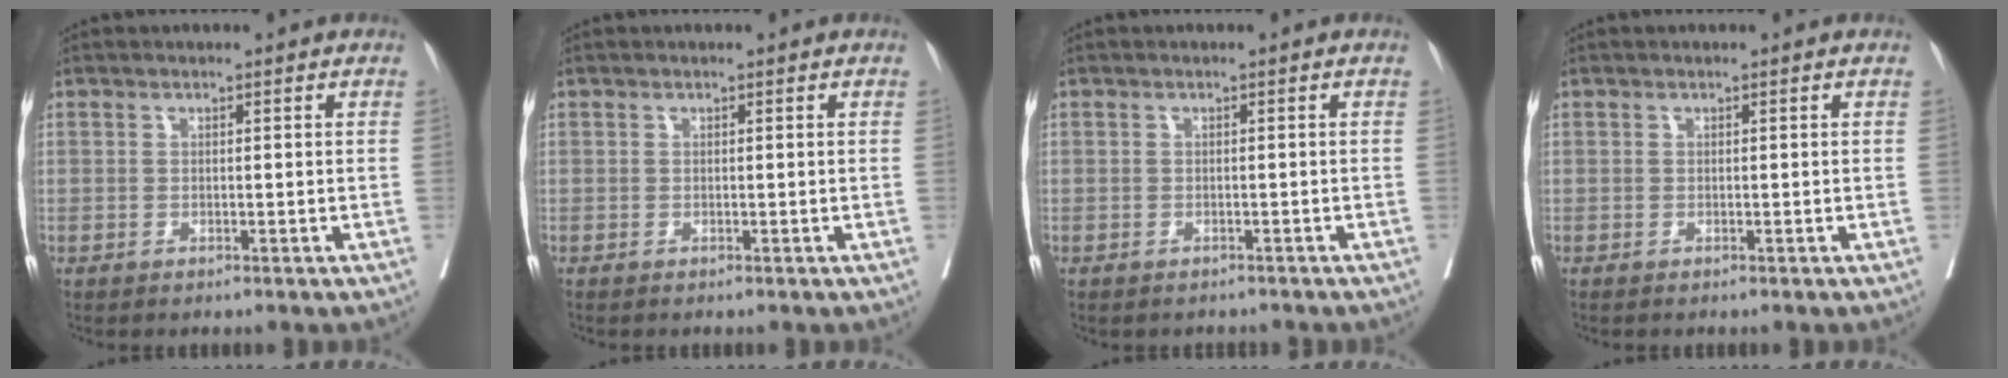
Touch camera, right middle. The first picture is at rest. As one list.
[{"total": 0.0}, {"total": 2.3, "force": [-2.2, 0.6, 0.5], "torque": [-0.009, -0.002, -0.030]}, {"total": 0.0}]